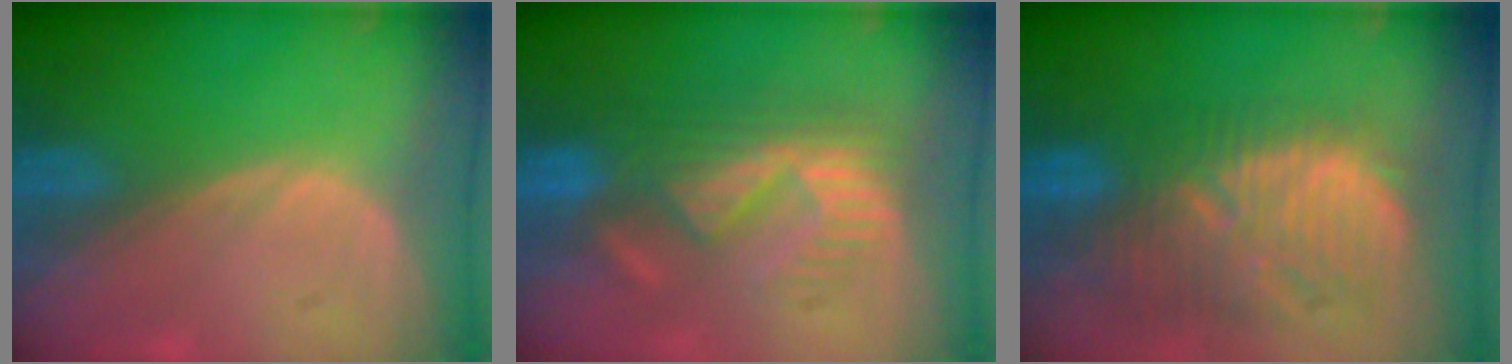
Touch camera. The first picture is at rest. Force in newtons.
{"total": 8.7, "press": 8.4, "slide": 2.1}
{"total": 12.1, "press": 11.2, "slide": 4.6}